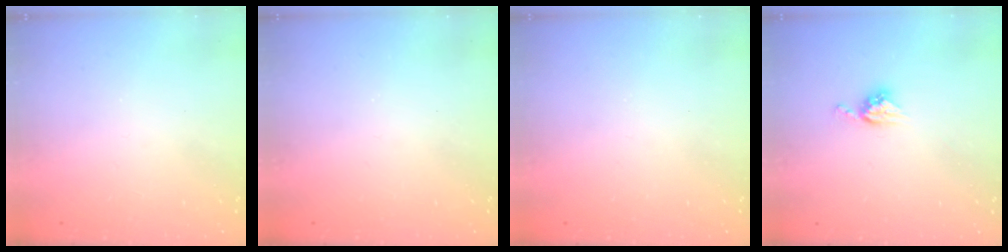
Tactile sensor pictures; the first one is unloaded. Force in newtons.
{"total": 0.0}
{"total": 0.0}
{"total": 6.3, "press": 6.3, "slide": 0.4}